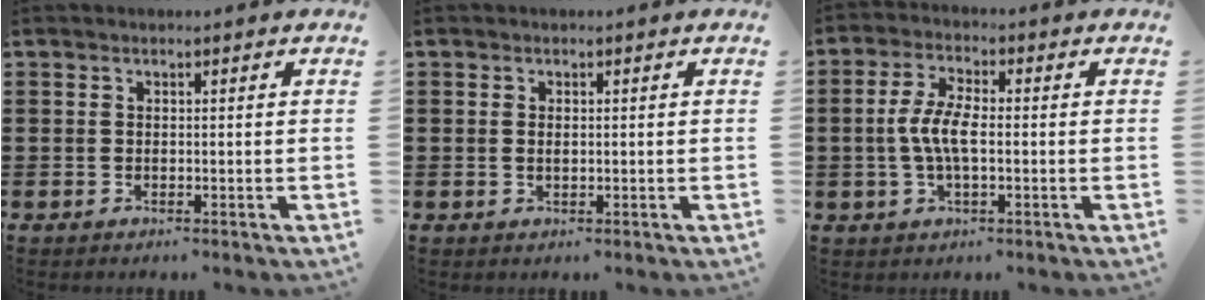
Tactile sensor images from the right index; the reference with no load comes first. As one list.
[{"total": 0.8, "force": [0.1, 0.4, 0.7], "torque": [-0.015, 0.002, 0.000]}, {"total": 5.6, "force": [-0.7, 2.1, 5.2], "torque": [-0.119, -0.004, -0.021]}]